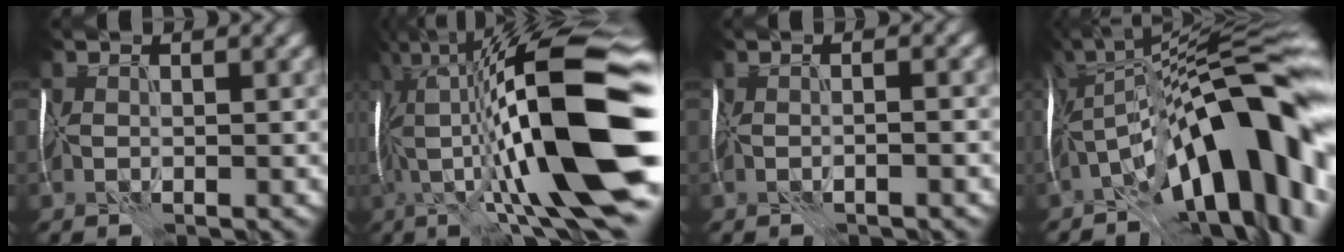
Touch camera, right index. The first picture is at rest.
{"total": 16.7, "force": [-0.9, 2.4, 16.5], "torque": [-0.260, 0.034, -0.007]}
{"total": 1.3, "force": [-0.9, 0.2, 1.0], "torque": [-0.009, 0.006, -0.014]}
{"total": 16.8, "force": [-3.9, 5.3, 15.4], "torque": [-0.194, 0.058, -0.084]}